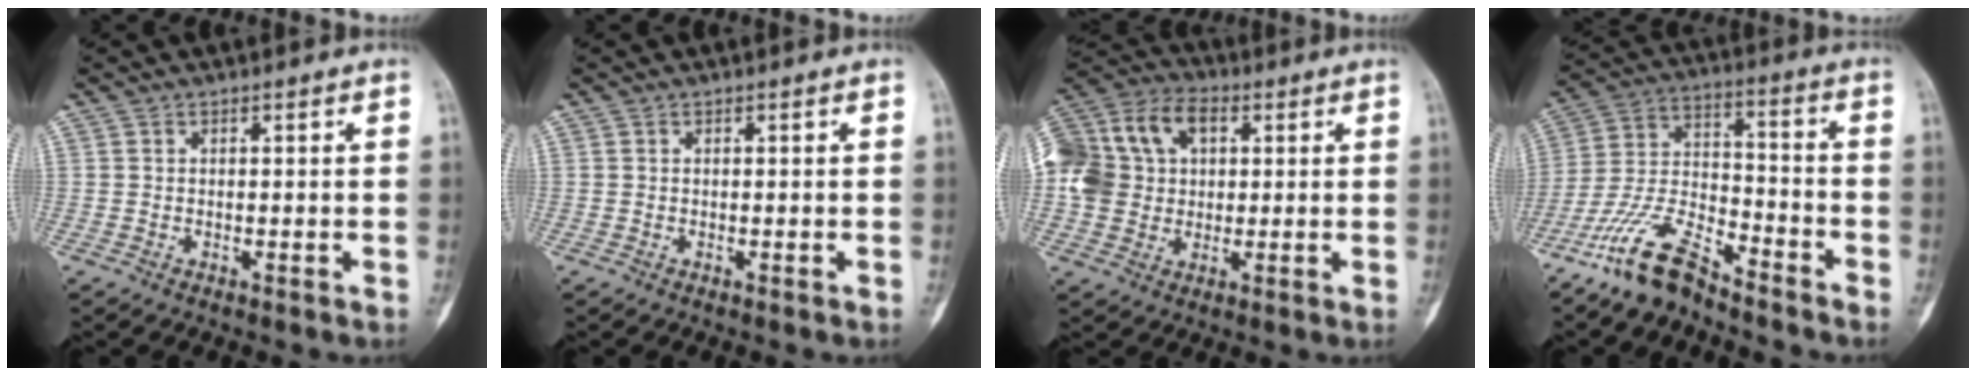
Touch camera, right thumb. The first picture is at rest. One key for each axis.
{"total": 0.0}
{"total": 16.1, "fx": 3.1, "fy": 12.6, "fz": 9.5, "tx": -0.181, "ty": 0.030, "tz": 0.051}
{"total": 11.1, "fx": -8.9, "fy": 3.2, "fz": 5.7, "tx": -0.119, "ty": 0.059, "tz": -0.180}